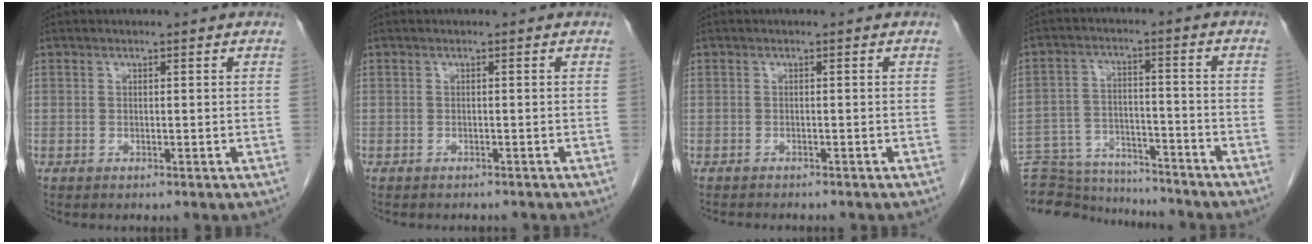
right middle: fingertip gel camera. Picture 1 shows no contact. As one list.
[{"total": 2.6, "force": [-2.4, 0.9, 0.7], "torque": [-0.013, -0.003, -0.028]}, {"total": 4.0, "force": [-3.6, 0.9, 1.5], "torque": [-0.022, -0.006, -0.046]}, {"total": 19.3, "force": [-18.3, 3.6, 5.1], "torque": [-0.118, 0.004, -0.272]}]